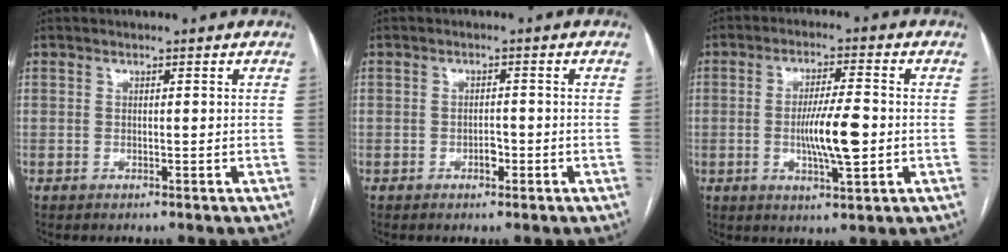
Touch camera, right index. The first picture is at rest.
{"total": 1.7, "force": [-0.9, 0.8, 1.2], "torque": [-0.017, 0.003, -0.014]}
{"total": 8.4, "force": [-1.2, 1.1, 8.3], "torque": [-0.150, -0.005, -0.022]}